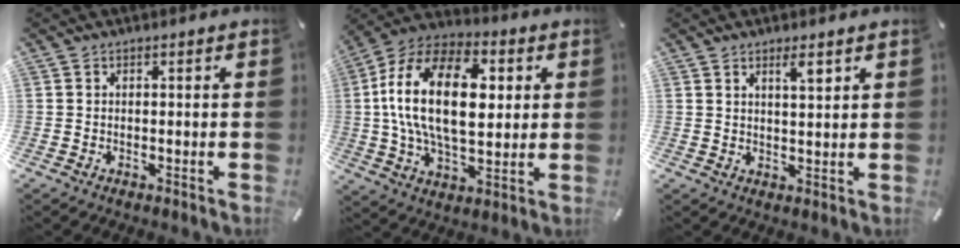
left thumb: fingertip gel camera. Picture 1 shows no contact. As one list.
[{"total": 22.7, "force": [3.0, 13.4, 18.1], "torque": [-0.369, 0.004, 0.038]}, {"total": 3.6, "force": [2.5, 0.6, 2.5], "torque": [-0.047, -0.005, 0.041]}]